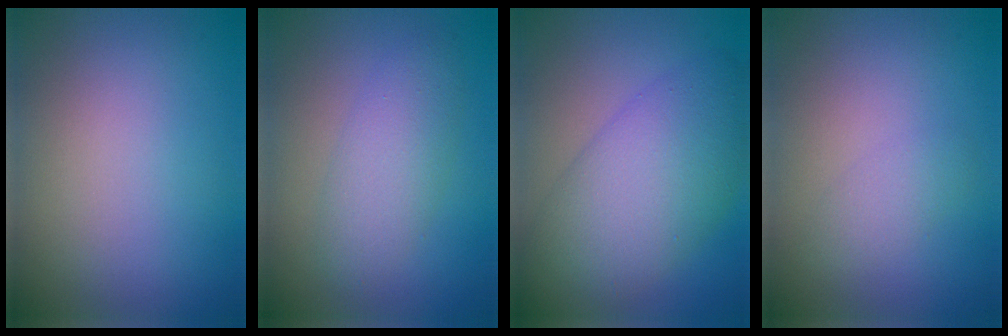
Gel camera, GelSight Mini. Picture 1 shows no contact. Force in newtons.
{"total": 3.7, "press": 3.7, "slide": 0.0}
{"total": 9.1, "press": 9.1, "slide": 0.2}
{"total": 1.6, "press": 1.6, "slide": 0.1}